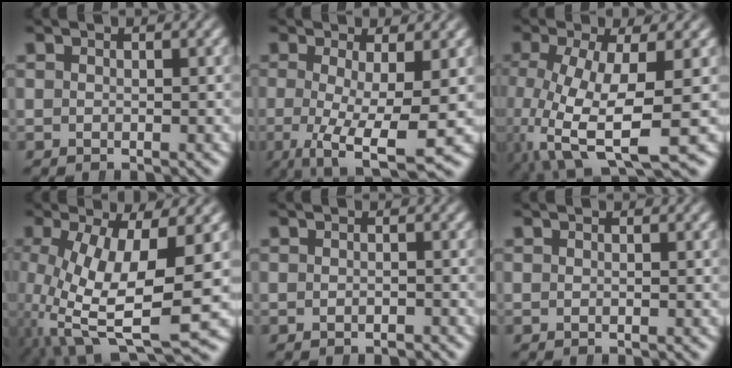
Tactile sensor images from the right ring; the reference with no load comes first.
{"total": 7.0, "force": [-3.4, 2.1, 5.8], "torque": [-0.129, -0.056, -0.028]}
{"total": 8.8, "force": [-2.1, 4.3, 7.3], "torque": [-0.168, -0.048, -0.010]}
{"total": 10.3, "force": [-0.7, 5.1, 8.9], "torque": [-0.177, -0.040, 0.009]}
{"total": 1.0, "force": [-0.9, 0.1, 0.2], "torque": [-0.008, -0.003, -0.013]}
{"total": 0.0}